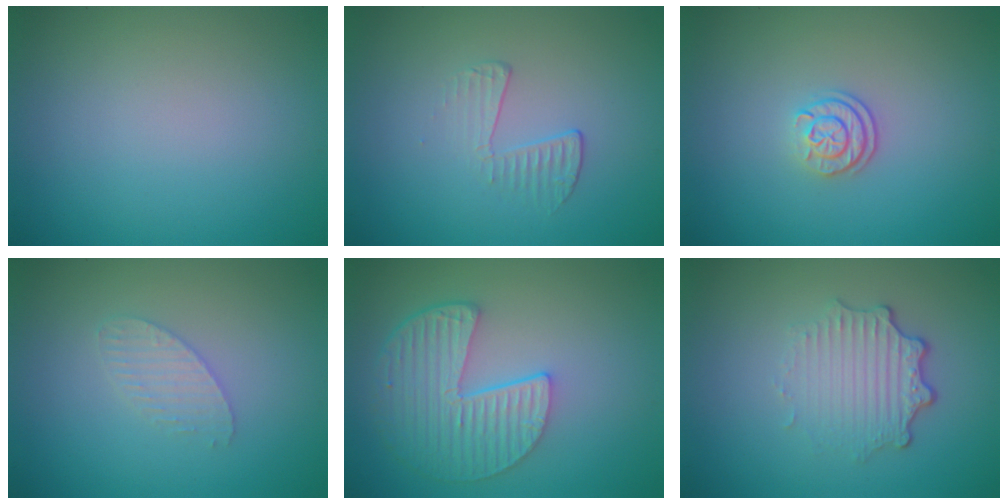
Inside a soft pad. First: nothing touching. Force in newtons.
{"total": 1.8, "press": 0.5, "slide": 1.7}
{"total": 2.2, "press": 1.8, "slide": 1.3}
{"total": 1.6, "press": 1.6, "slide": 0.1}
{"total": 5.8, "press": 4.5, "slide": 3.6}
{"total": 3.2, "press": 2.5, "slide": 1.9}